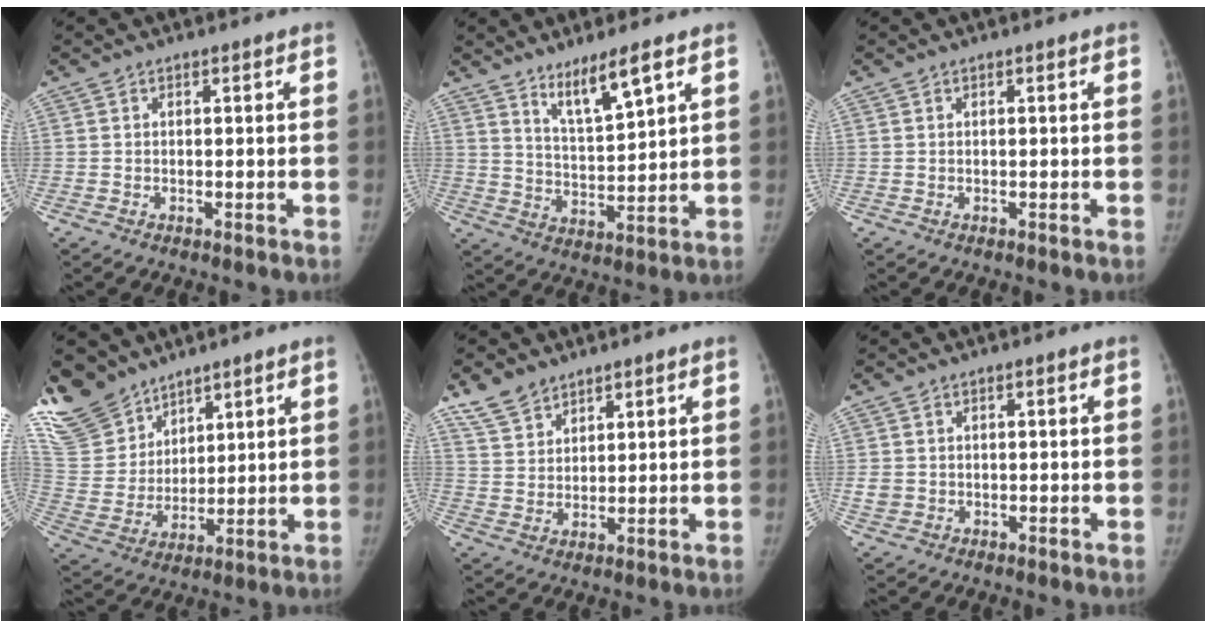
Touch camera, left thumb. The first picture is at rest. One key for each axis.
{"total": 7.8, "fx": 5.4, "fy": 1.0, "fz": 5.5, "tx": -0.096, "ty": -0.048, "tz": 0.105}
{"total": 0.0}
{"total": 15.5, "fx": 12.4, "fy": 8.5, "fz": 4.0, "tx": -0.068, "ty": -0.046, "tz": 0.257}
{"total": 6.0, "fx": 4.7, "fy": 3.3, "fz": 1.6, "tx": -0.016, "ty": -0.020, "tz": 0.100}
{"total": 1.8, "fx": -0.2, "fy": 1.7, "fz": 0.5, "tx": -0.008, "ty": 0.001, "tz": 0.001}